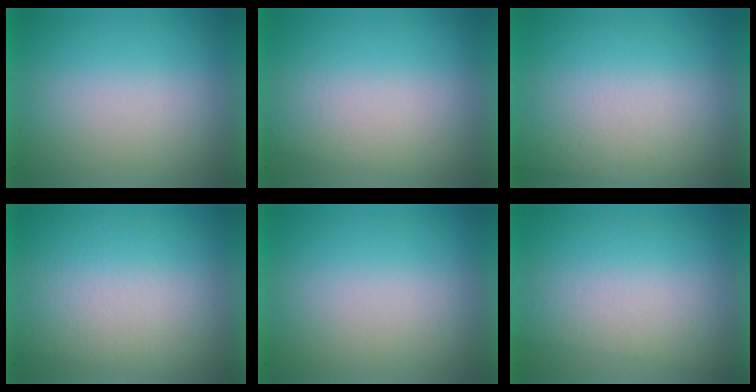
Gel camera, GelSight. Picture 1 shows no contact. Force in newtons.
{"total": 1.1}
{"total": 3.0}
{"total": 2.8}
{"total": 0.0}
{"total": 2.7}